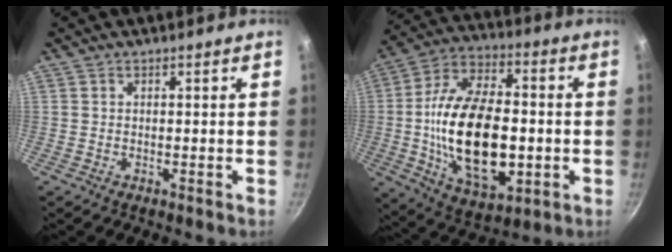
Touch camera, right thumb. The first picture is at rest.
{"total": 24.6, "force": [-2.6, 13.7, 20.2], "torque": [-0.347, 0.018, -0.039]}